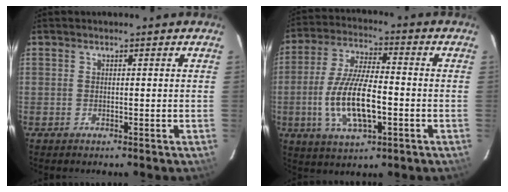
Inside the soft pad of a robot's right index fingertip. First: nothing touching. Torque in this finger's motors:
{"motor_torque": [1.13, -0.76, 0.78, 0.21]}